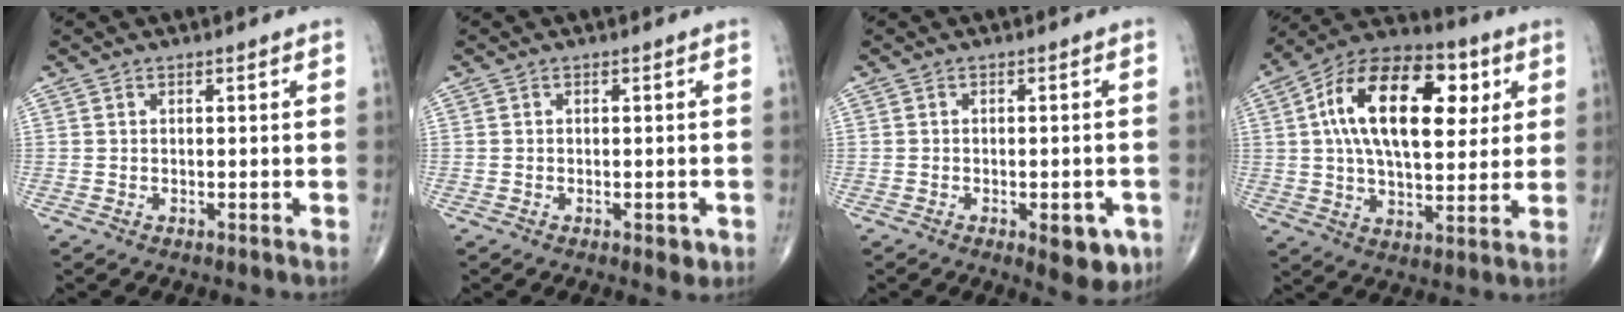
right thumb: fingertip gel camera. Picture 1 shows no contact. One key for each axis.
{"total": 2.1, "fx": -0.8, "fy": 1.1, "fz": 1.5, "tx": -0.012, "ty": 0.000, "tz": -0.009}
{"total": 6.5, "fx": -2.7, "fy": 2.8, "fz": 5.2, "tx": -0.048, "ty": 0.004, "tz": -0.027}
{"total": 22.9, "fx": 5.6, "fy": 12.2, "fz": 18.6, "tx": -0.286, "ty": 0.008, "tz": 0.082}